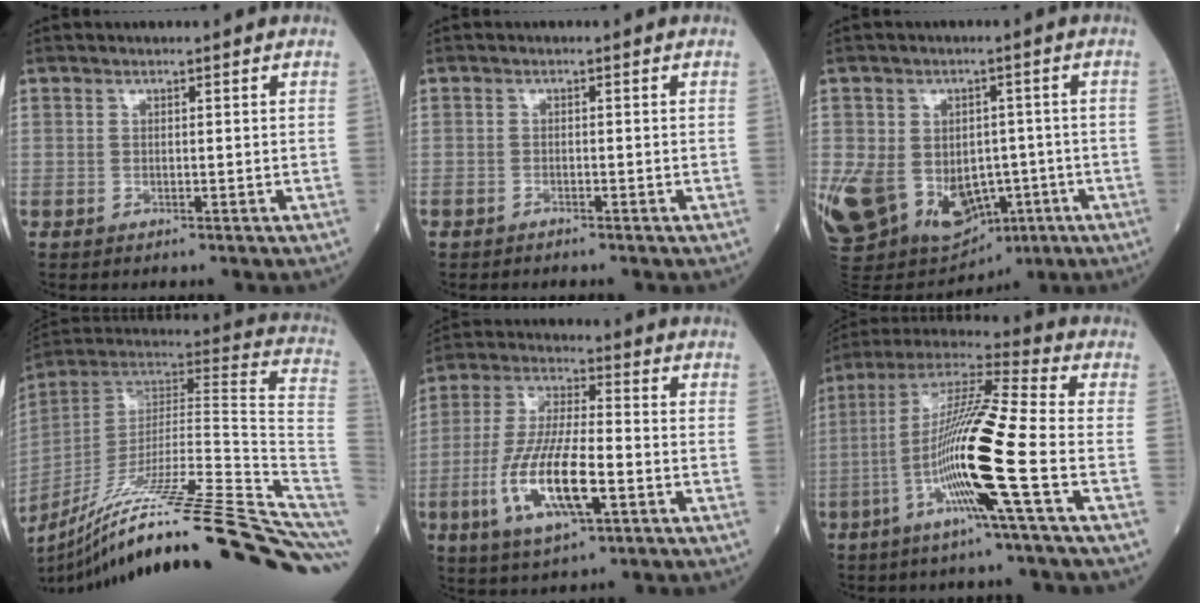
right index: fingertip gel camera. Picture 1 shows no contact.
{"total": 0.5, "force": [-0.4, 0.2, 0.0], "torque": [-0.002, 0.002, -0.013]}
{"total": 23.1, "force": [-6.5, 17.1, 14.1], "torque": [-0.328, 0.006, -0.075]}
{"total": 36.0, "force": [-26.3, -0.4, 24.6], "torque": [-0.270, -0.030, -0.397]}
{"total": 13.3, "force": [-4.2, 3.2, 12.2], "torque": [-0.256, -0.009, -0.071]}
{"total": 15.5, "force": [-4.7, -1.2, 14.7], "torque": [-0.288, -0.002, -0.097]}